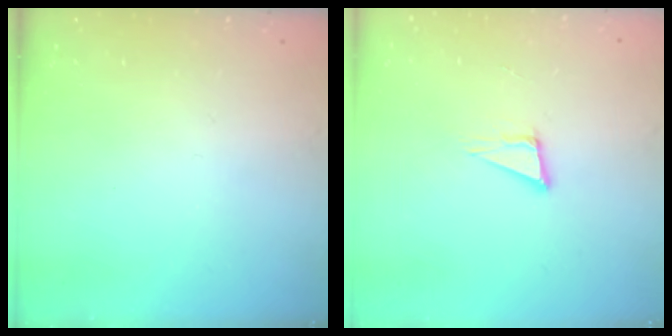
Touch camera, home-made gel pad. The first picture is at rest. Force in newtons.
{"total": 4.9, "press": 3.8, "slide": 3.0}